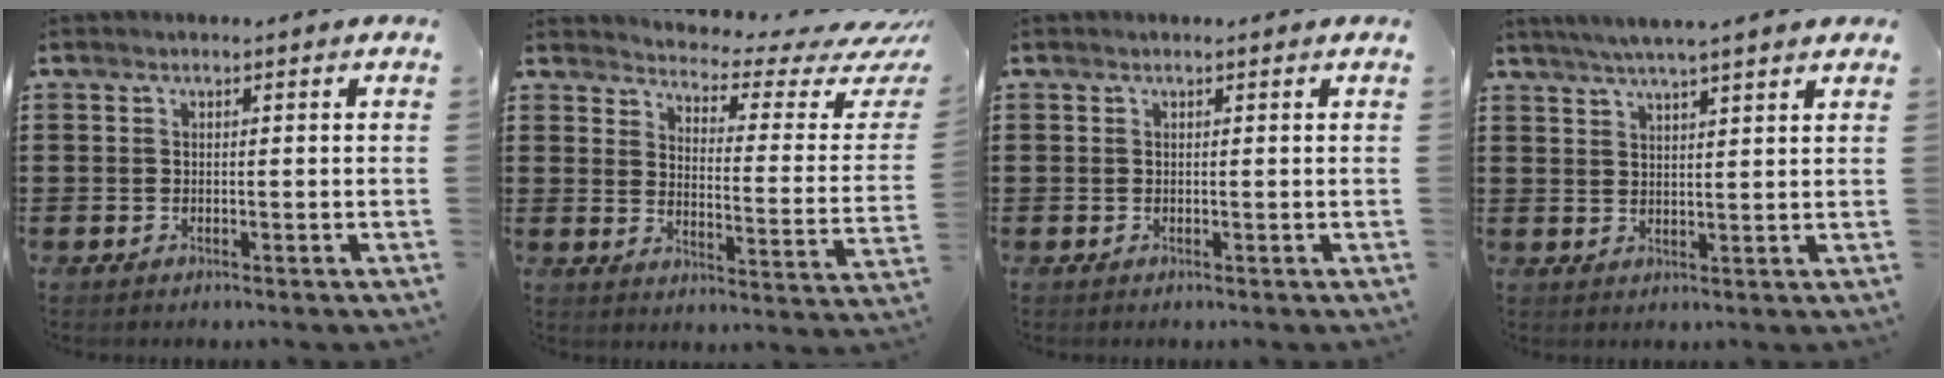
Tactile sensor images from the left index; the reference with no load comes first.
{"total": 3.3, "force": [2.9, 0.6, 1.5], "torque": [-0.034, -0.035, 0.039]}
{"total": 0.0}
{"total": 4.1, "force": [3.5, -0.3, 2.0], "torque": [-0.050, -0.010, 0.062]}